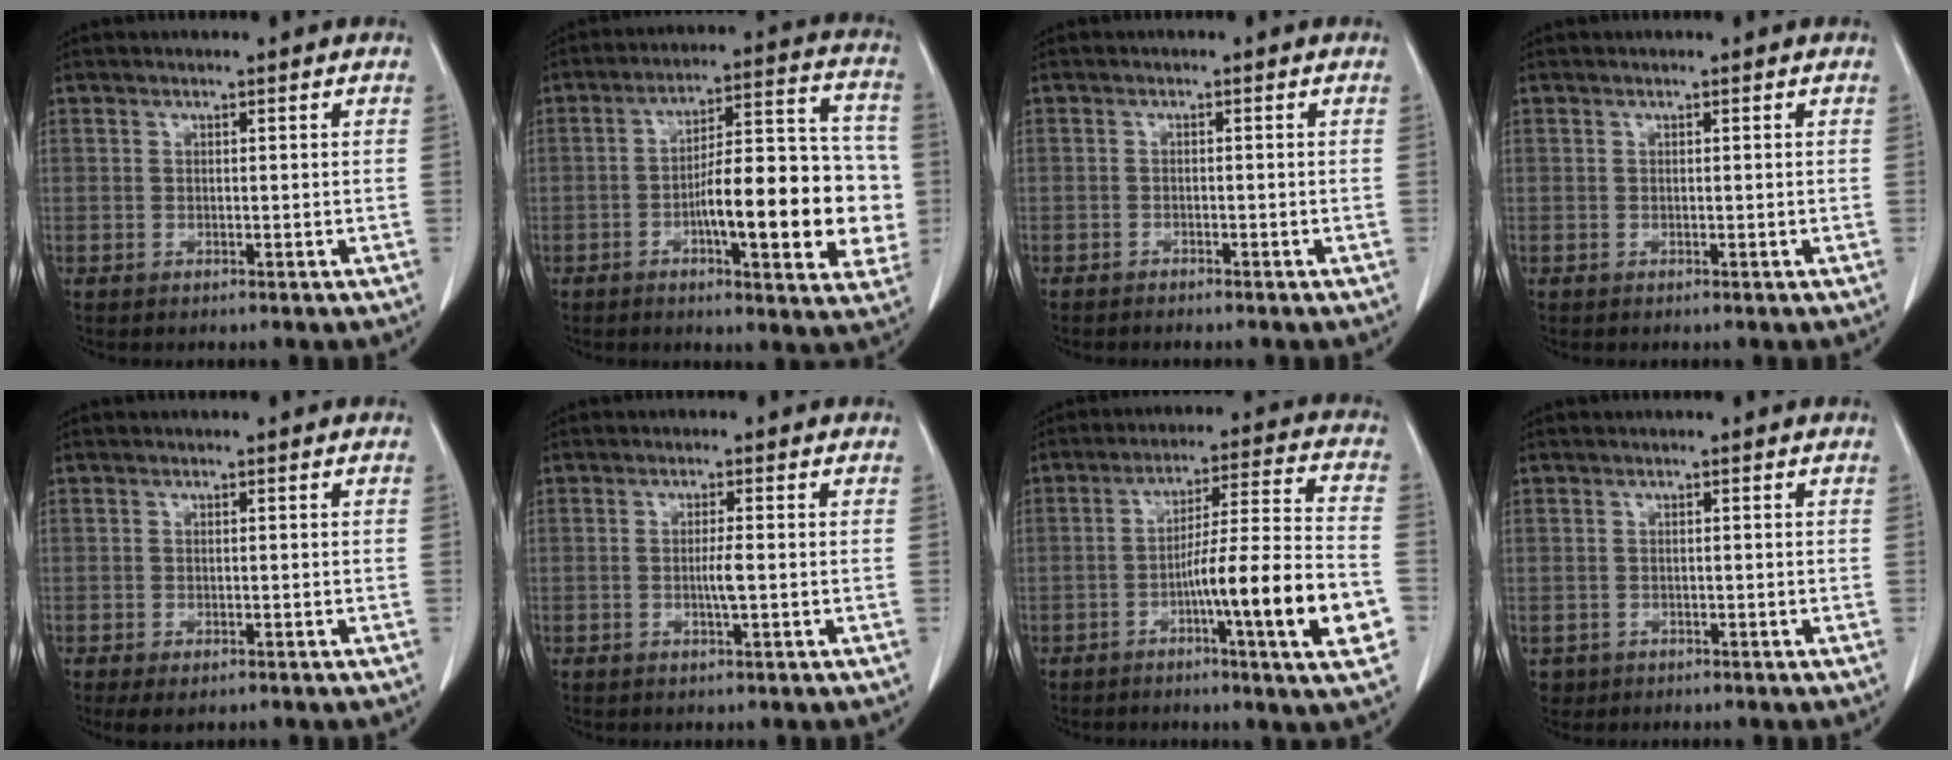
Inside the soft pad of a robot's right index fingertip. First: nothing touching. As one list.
[{"total": 17.8, "force": [-3.4, 4.7, 16.8], "torque": [-0.226, 0.027, -0.048]}, {"total": 1.4, "force": [-1.2, 0.5, 0.2], "torque": [-0.004, 0.002, -0.018]}, {"total": 0.0}, {"total": 3.0, "force": [-2.0, 1.1, 1.9], "torque": [-0.031, -0.007, -0.027]}, {"total": 2.4, "force": [-0.4, 0.0, 2.3], "torque": [-0.046, -0.002, -0.007]}, {"total": 16.1, "force": [-5.4, -0.4, 15.1], "torque": [-0.232, -0.002, -0.085]}, {"total": 1.9, "force": [-0.8, 1.7, -0.1], "torque": [-0.006, 0.005, -0.010]}]